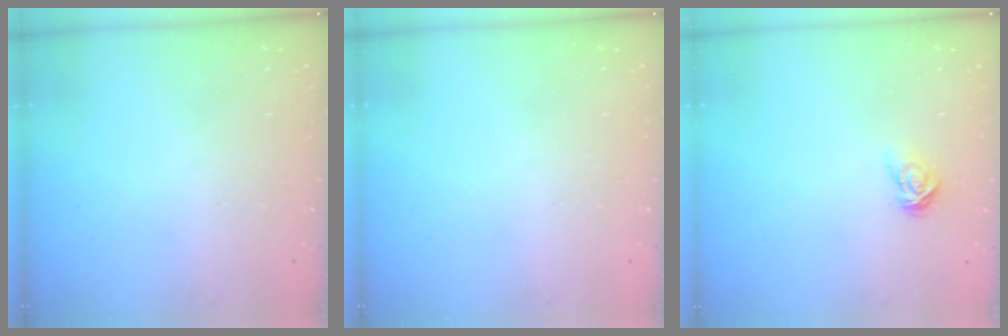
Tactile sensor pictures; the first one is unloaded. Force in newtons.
{"total": 0.0}
{"total": 4.1, "press": 4.1, "slide": 0.4}